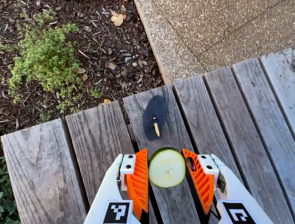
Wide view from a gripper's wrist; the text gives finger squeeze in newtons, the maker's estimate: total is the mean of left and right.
{"total": 5.9, "left": 6.0, "right": 5.9}